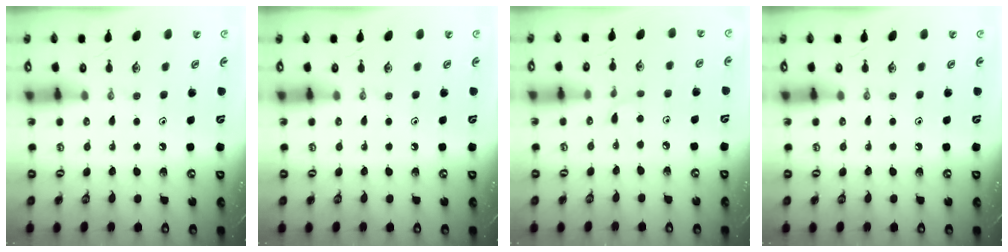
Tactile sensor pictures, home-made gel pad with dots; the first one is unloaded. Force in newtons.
{"total": 0.0}
{"total": 1.8, "press": 1.7, "slide": 0.2}
{"total": 0.0}